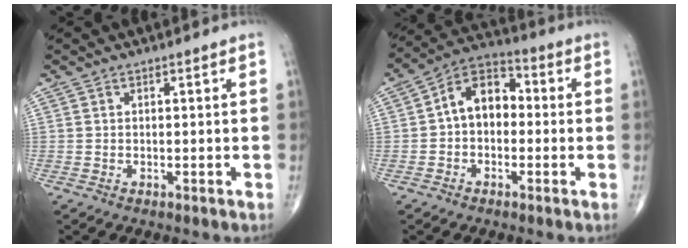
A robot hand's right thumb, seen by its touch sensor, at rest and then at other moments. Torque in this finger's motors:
{"motor_torque": [-0.20, 0.57, 0.52, -0.12, 0.06]}